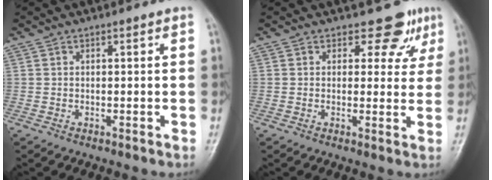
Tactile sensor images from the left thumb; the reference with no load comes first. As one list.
[{"total": 5.0, "force": [3.4, 3.3, 1.5], "torque": [0.012, -0.021, 0.032]}]